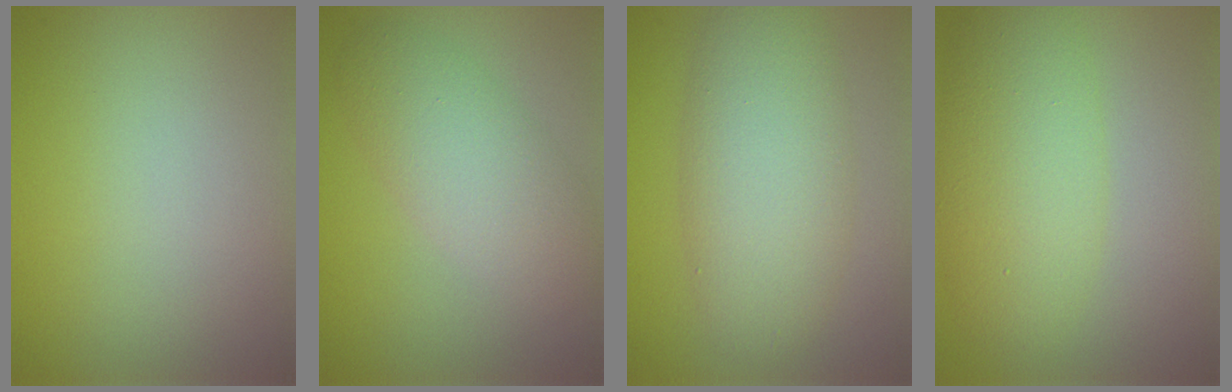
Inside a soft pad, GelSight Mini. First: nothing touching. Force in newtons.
{"total": 4.5, "press": 4.4, "slide": 0.4}
{"total": 6.4, "press": 6.4, "slide": 0.1}
{"total": 6.0, "press": 6.0, "slide": 0.1}